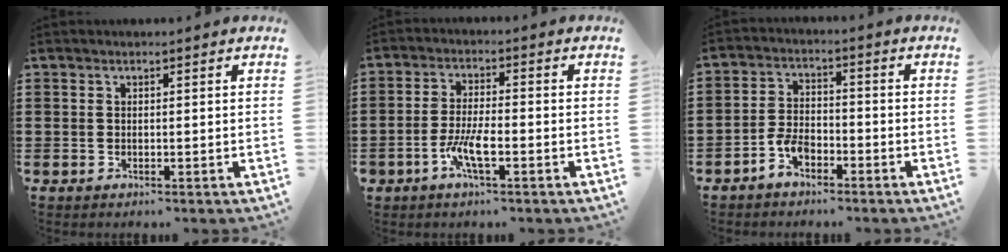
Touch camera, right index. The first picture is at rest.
{"total": 5.3, "force": [-2.5, 1.3, 4.5], "torque": [-0.108, -0.010, -0.053]}
{"total": 4.1, "force": [-2.8, 1.9, 2.2], "torque": [-0.054, 0.003, -0.058]}